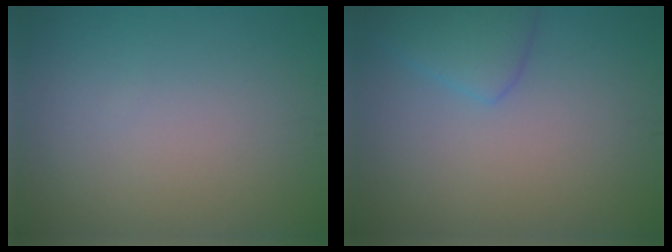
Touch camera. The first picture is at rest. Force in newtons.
{"total": 2.8, "press": 2.7, "slide": 0.2}